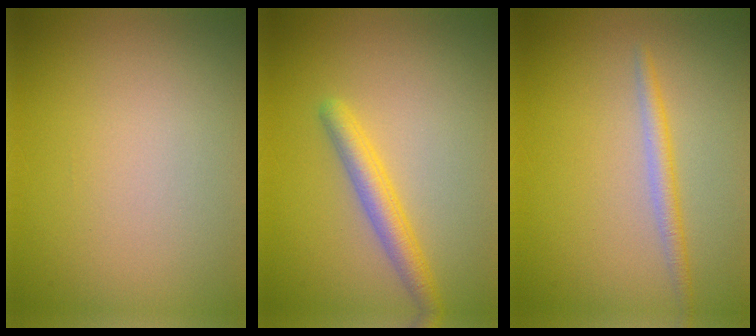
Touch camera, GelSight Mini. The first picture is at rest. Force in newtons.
{"total": 2.8, "press": 2.8, "slide": 0.2}
{"total": 1.8, "press": 1.7, "slide": 0.1}